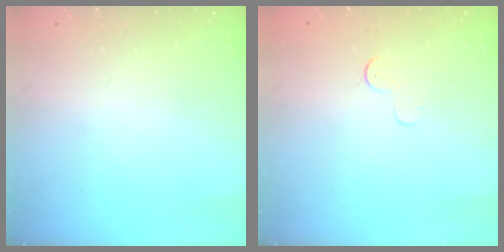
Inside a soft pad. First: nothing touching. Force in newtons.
{"total": 3.6, "press": 3.5, "slide": 0.3}